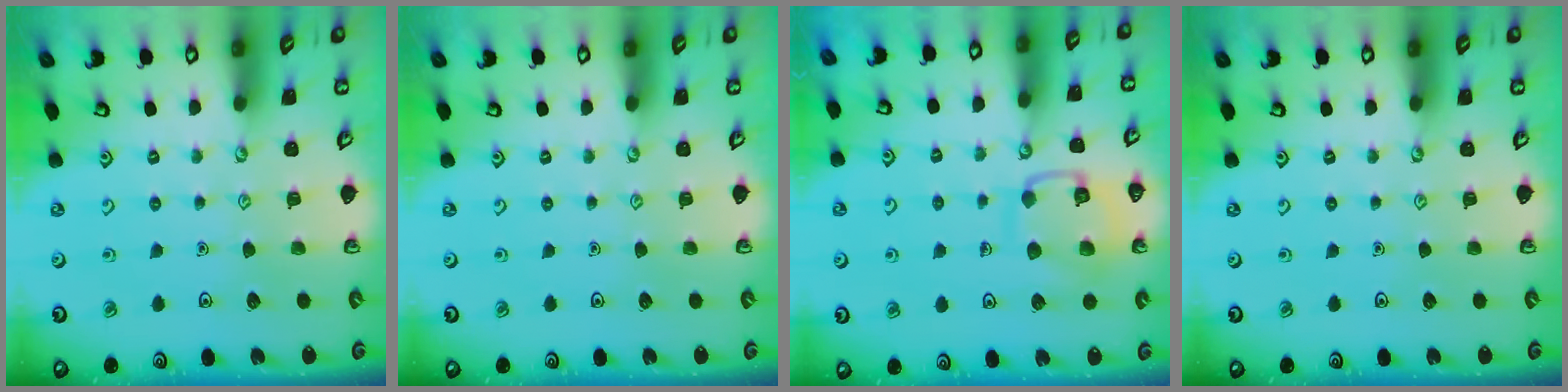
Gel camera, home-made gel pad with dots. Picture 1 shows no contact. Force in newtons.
{"total": 0.0}
{"total": 12.8, "press": 12.8, "slide": 1.1}
{"total": 0.0}